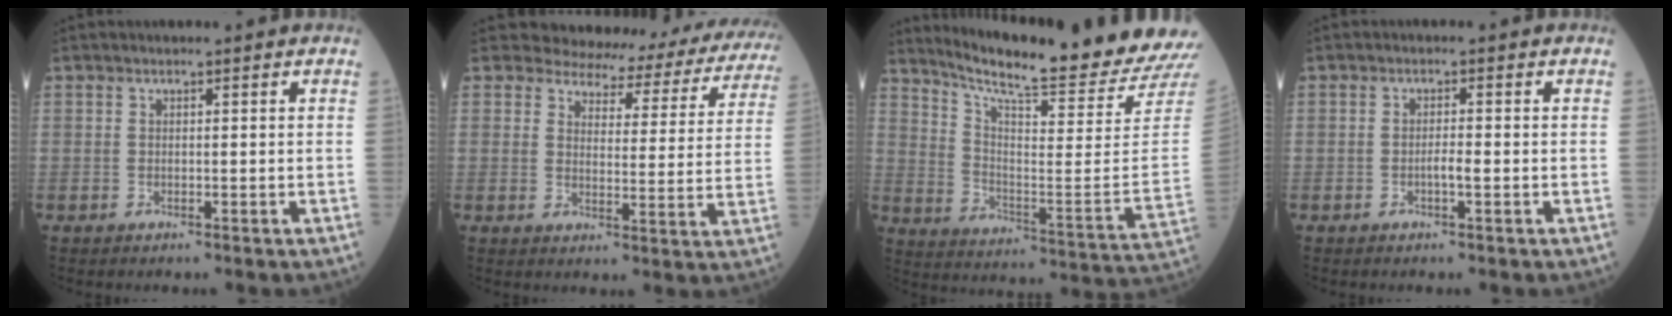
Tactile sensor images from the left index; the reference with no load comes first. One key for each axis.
{"total": 18.7, "fx": 17.7, "fy": 5.0, "fz": 3.4, "tx": -0.019, "ty": -0.057, "tz": 0.177}
{"total": 22.2, "fx": 20.6, "fy": -1.6, "fz": 8.1, "tx": -0.151, "ty": -0.110, "tz": 0.285}
{"total": 1.4, "fx": -0.5, "fy": 0.1, "fz": 1.3, "tx": -0.026, "ty": 0.000, "tz": -0.009}